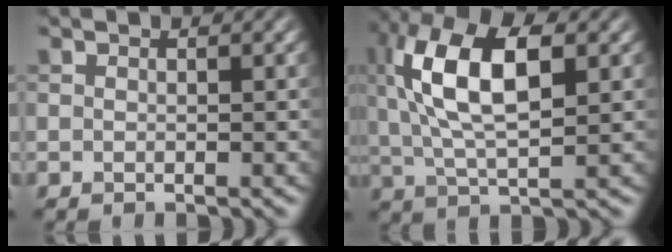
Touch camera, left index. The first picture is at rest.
{"total": 10.6, "force": [2.8, 4.4, 9.2], "torque": [-0.183, 0.018, 0.046]}